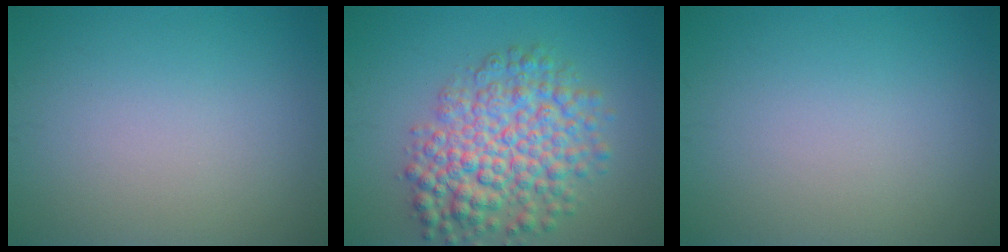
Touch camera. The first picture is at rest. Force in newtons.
{"total": 7.6, "press": 7.6, "slide": 0.2}
{"total": 0.0}